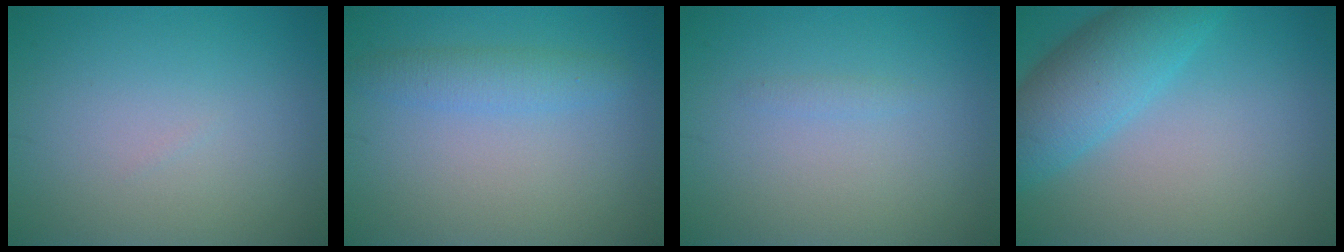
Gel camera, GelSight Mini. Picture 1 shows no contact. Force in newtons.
{"total": 2.3, "press": 2.3, "slide": 0.2}
{"total": 0.6, "press": 0.6, "slide": 0.1}
{"total": 6.0, "press": 6.0, "slide": 0.3}